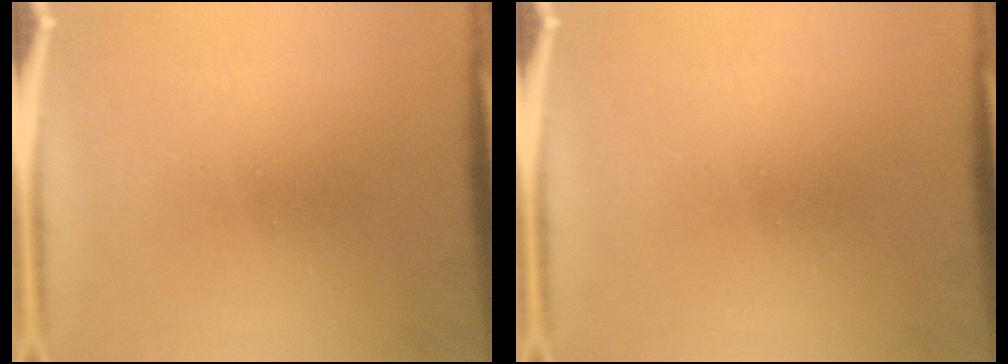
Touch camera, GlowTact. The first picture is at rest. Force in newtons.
{"total": 0.0}